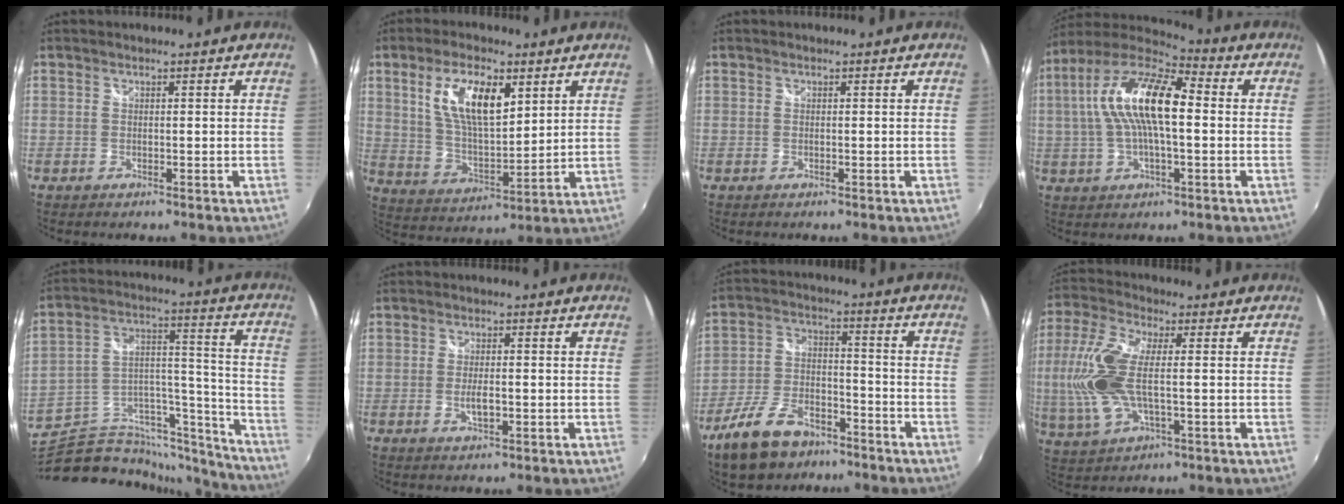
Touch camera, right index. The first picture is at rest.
{"total": 12.5, "force": [5.4, 5.1, 10.1], "torque": [-0.187, 0.005, 0.106]}
{"total": 0.0}
{"total": 16.6, "force": [1.5, 6.0, 15.4], "torque": [-0.286, 0.019, 0.013]}
{"total": 25.2, "force": [-20.9, 10.2, 9.8], "torque": [-0.149, 0.058, -0.312]}
{"total": 3.0, "force": [-0.8, 1.1, 2.7], "torque": [-0.052, -0.006, -0.012]}
{"total": 13.6, "force": [-9.4, 6.8, 7.1], "torque": [-0.161, -0.003, -0.163]}
{"total": 14.0, "force": [-0.7, 5.8, 12.7], "torque": [-0.280, -0.002, -0.013]}